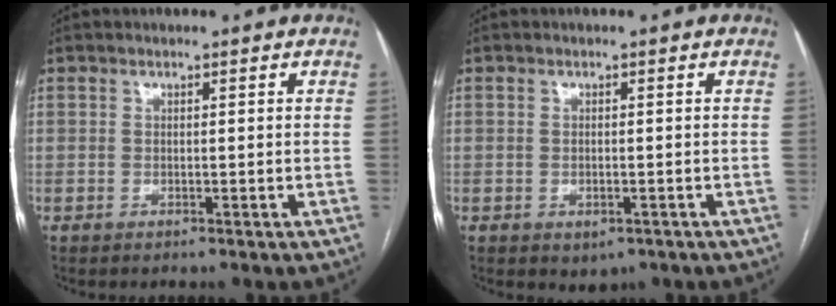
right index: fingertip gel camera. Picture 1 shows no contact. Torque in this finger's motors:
{"motor_torque": [0.35, -0.09, 0.07, 0.01]}